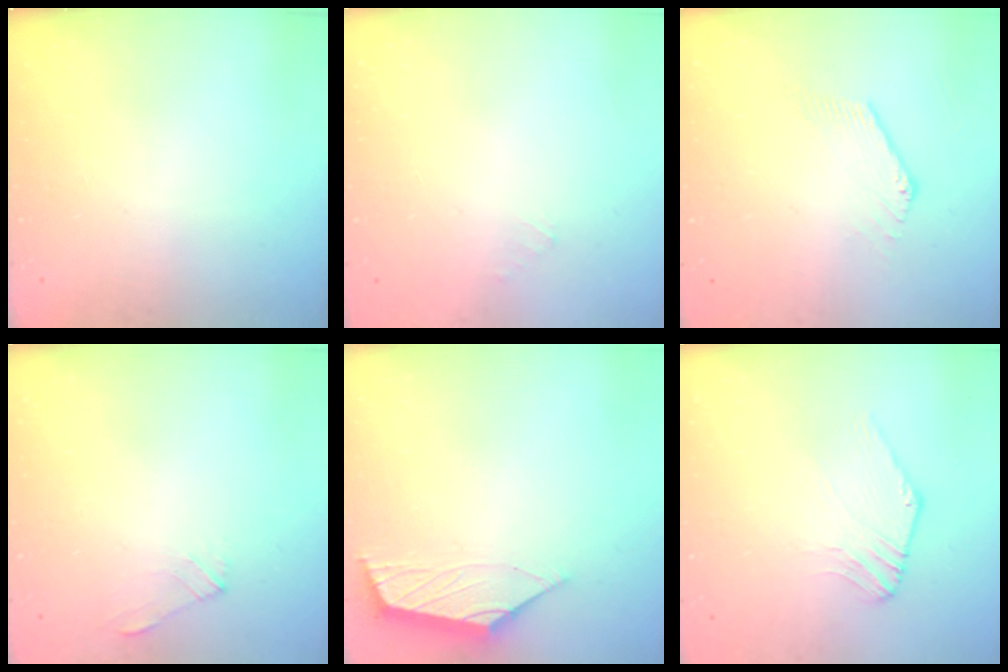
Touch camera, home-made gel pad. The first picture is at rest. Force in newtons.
{"total": 1.4, "press": 1.4, "slide": 0.2}
{"total": 0.8, "press": 0.8, "slide": 0.1}
{"total": 1.9, "press": 1.9, "slide": 0.4}
{"total": 2.9, "press": 2.8, "slide": 0.6}
{"total": 0.5, "press": 0.5, "slide": 0.3}